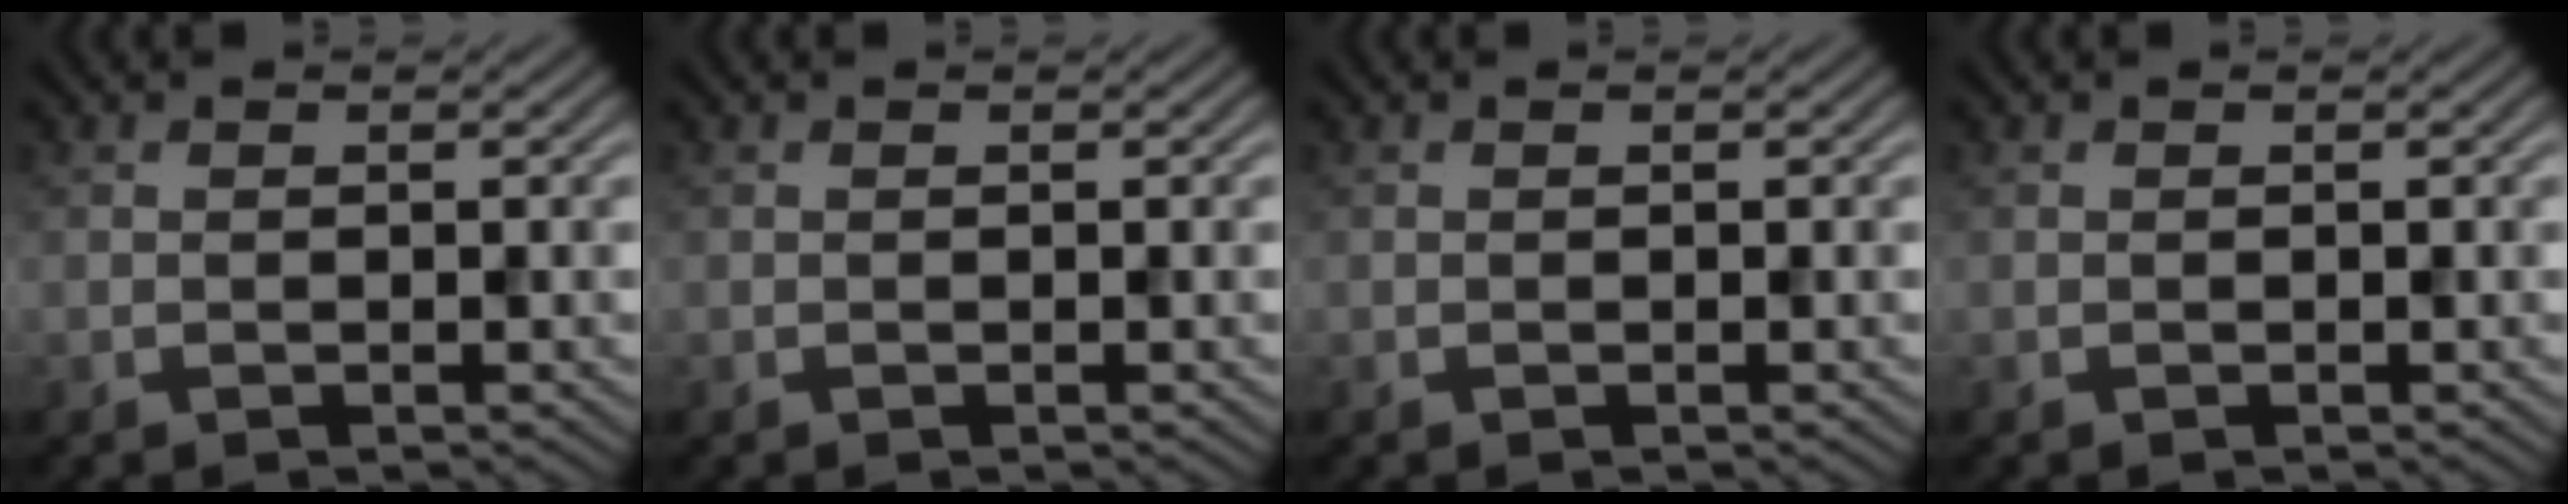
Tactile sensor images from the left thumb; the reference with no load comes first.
{"total": 0.0}
{"total": 0.0}
{"total": 0.0}